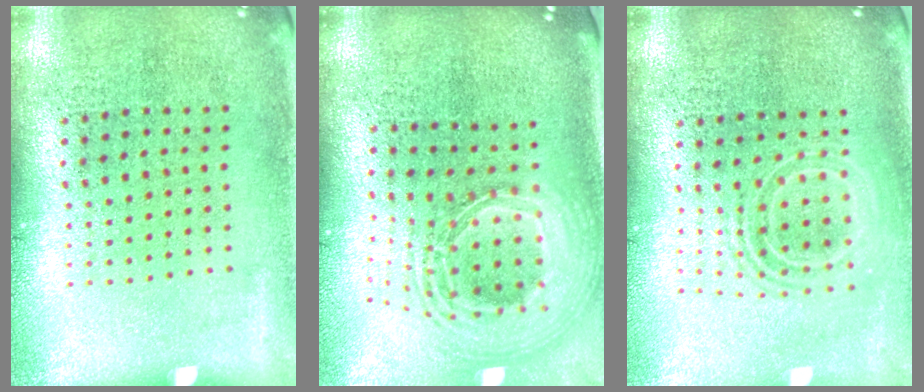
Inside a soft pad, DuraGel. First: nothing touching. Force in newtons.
{"total": 2.8, "press": 1.9, "slide": 2.0}
{"total": 1.7, "press": 1.3, "slide": 1.1}